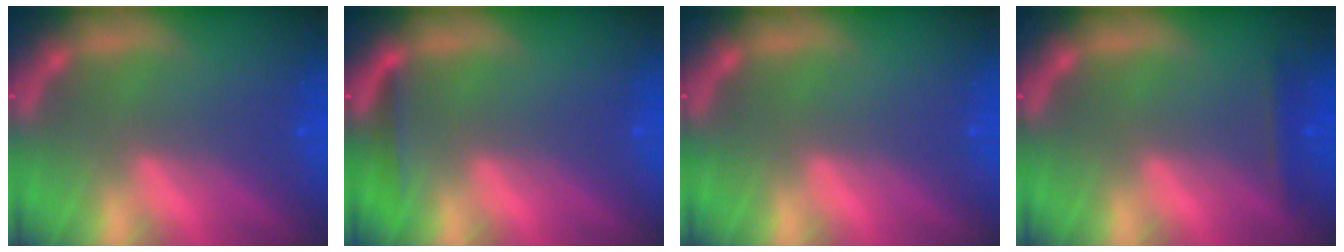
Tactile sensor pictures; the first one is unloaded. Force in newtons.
{"total": 1.4}
{"total": 0.0}
{"total": 1.4}